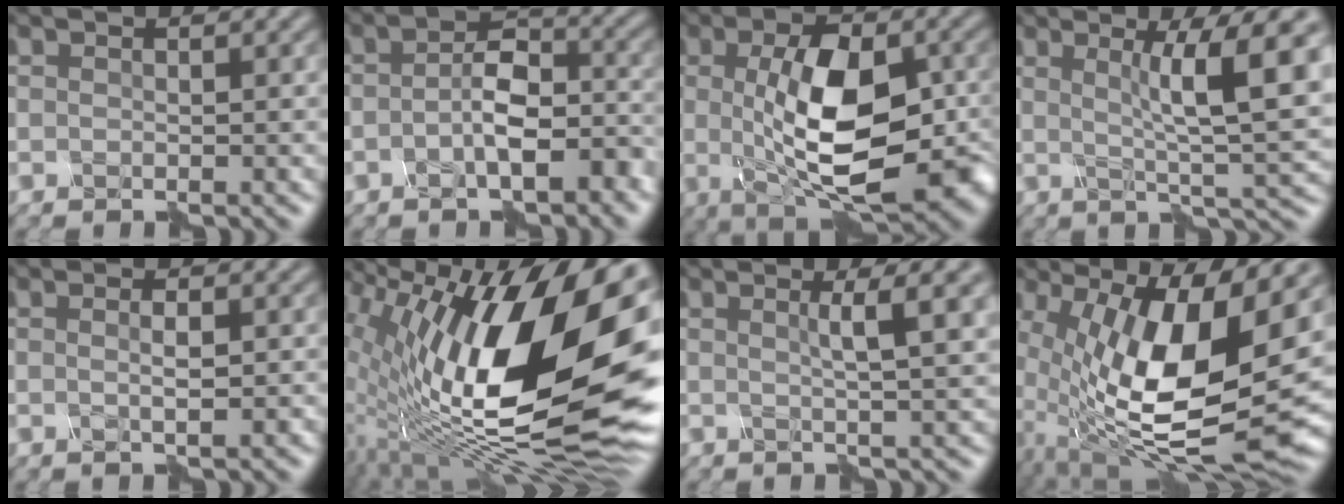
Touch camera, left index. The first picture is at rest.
{"total": 5.7, "force": [-1.8, 2.4, 4.8], "torque": [-0.075, 0.012, -0.035]}
{"total": 11.6, "force": [-0.6, 5.1, 10.4], "torque": [-0.155, -0.004, -0.007]}
{"total": 8.6, "force": [2.0, 1.2, 8.3], "torque": [-0.112, 0.006, 0.033]}
{"total": 1.6, "force": [0.2, 0.3, 1.5], "torque": [-0.020, 0.001, 0.004]}
{"total": 20.3, "force": [2.9, 9.4, 17.8], "torque": [-0.292, -0.002, 0.044]}
{"total": 4.9, "force": [1.7, 1.0, 4.5], "torque": [-0.054, 0.014, 0.022]}
{"total": 15.5, "force": [0.1, 5.5, 14.5], "torque": [-0.258, -0.011, 0.003]}